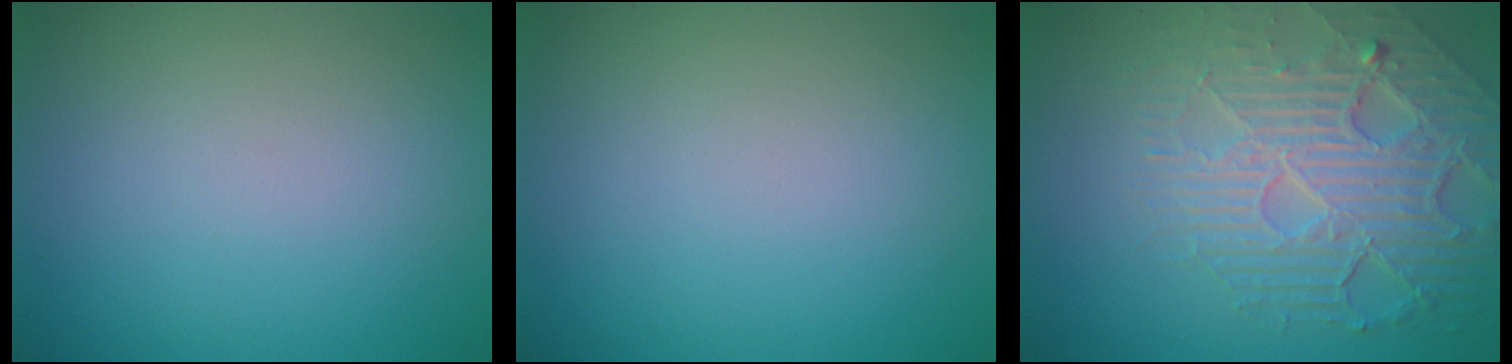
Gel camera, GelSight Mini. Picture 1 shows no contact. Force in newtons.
{"total": 0.0}
{"total": 7.1, "press": 5.1, "slide": 4.9}